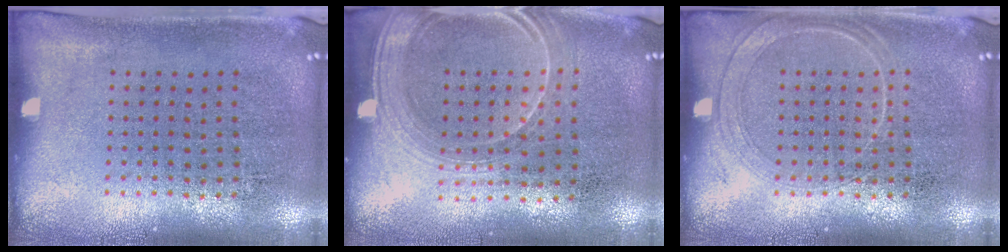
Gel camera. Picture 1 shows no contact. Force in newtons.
{"total": 1.7, "press": 1.5, "slide": 0.8}
{"total": 1.6, "press": 1.6, "slide": 0.2}